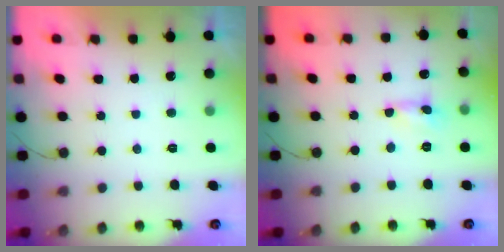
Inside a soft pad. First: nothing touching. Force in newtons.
{"total": 0.0}